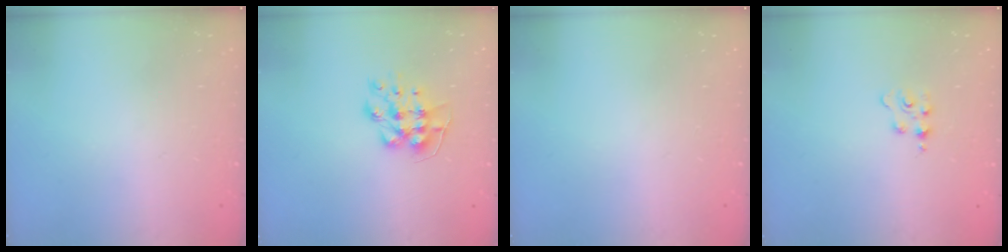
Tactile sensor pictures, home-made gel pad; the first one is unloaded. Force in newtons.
{"total": 9.6, "press": 9.5, "slide": 0.8}
{"total": 0.0}
{"total": 1.8, "press": 1.8, "slide": 0.4}